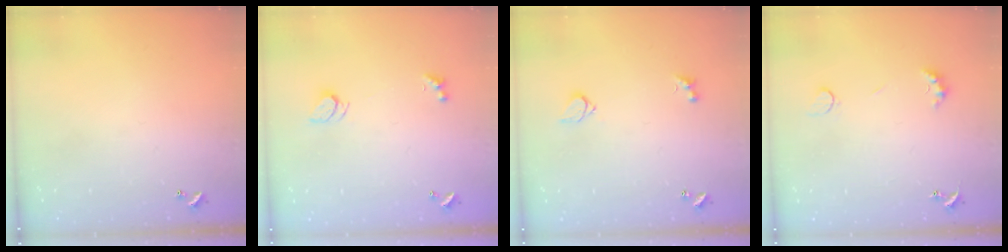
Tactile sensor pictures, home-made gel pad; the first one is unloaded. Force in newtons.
{"total": 2.5, "press": 2.4, "slide": 0.6}
{"total": 3.1, "press": 2.9, "slide": 1.2}
{"total": 4.9, "press": 4.9, "slide": 0.8}